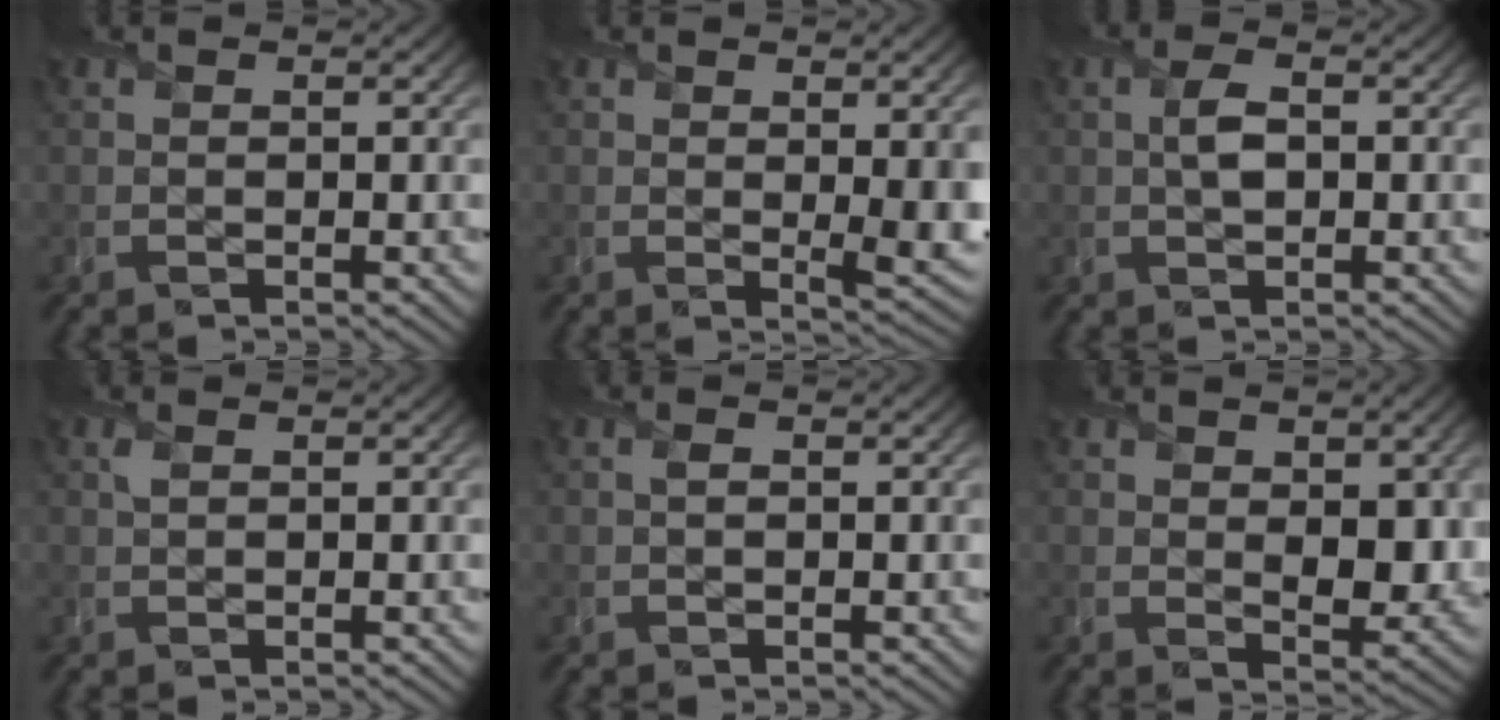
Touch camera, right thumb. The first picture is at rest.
{"total": 4.4, "force": [0.6, 1.3, 4.2], "torque": [-0.062, -0.011, 0.017]}
{"total": 2.7, "force": [0.2, 1.5, 2.3], "torque": [-0.047, 0.002, 0.002]}
{"total": 0.8, "force": [0.4, 0.5, 0.5], "torque": [-0.017, 0.000, 0.009]}
{"total": 0.7, "force": [0.2, 0.4, 0.6], "torque": [-0.012, 0.001, 0.002]}
{"total": 5.4, "force": [0.8, 3.3, 4.2], "torque": [-0.068, -0.016, 0.021]}